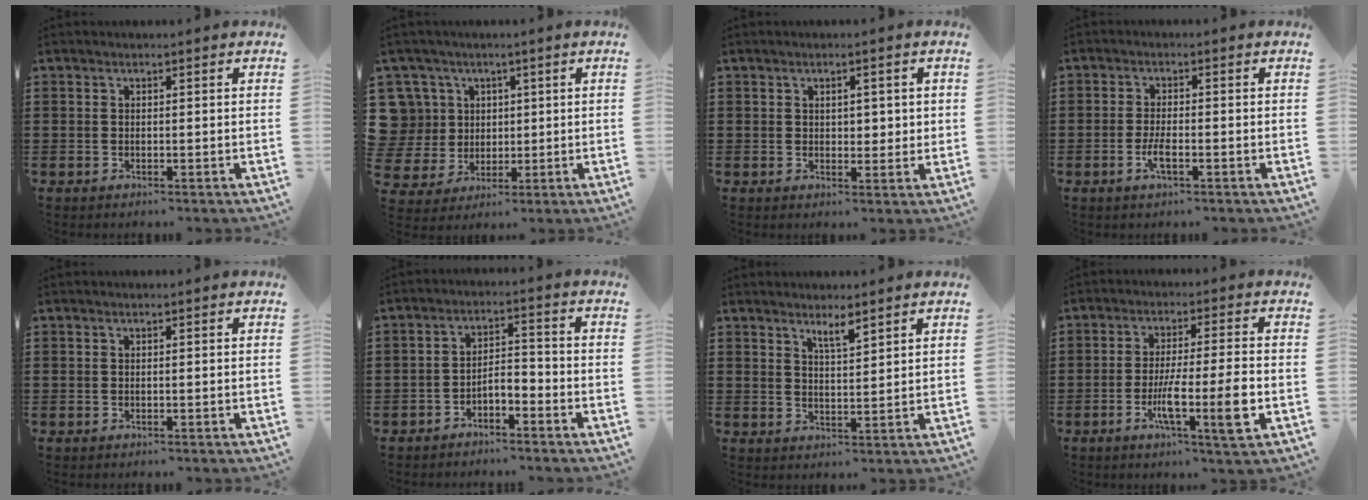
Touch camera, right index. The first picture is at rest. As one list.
[{"total": 8.4, "force": [2.3, 7.9, 1.9], "torque": [-0.085, 0.004, 0.049]}, {"total": 2.3, "force": [0.6, 1.6, 1.6], "torque": [-0.019, 0.002, 0.004]}, {"total": 2.8, "force": [-1.1, 0.6, 2.5], "torque": [-0.052, -0.005, -0.020]}, {"total": 0.0}, {"total": 3.0, "force": [-2.7, 0.6, 1.1], "torque": [-0.025, 0.006, -0.057]}, {"total": 3.0, "force": [2.4, 0.3, 1.7], "torque": [-0.028, 0.000, 0.042]}, {"total": 10.1, "force": [-2.9, 0.6, 9.6], "torque": [-0.177, -0.018, -0.053]}]